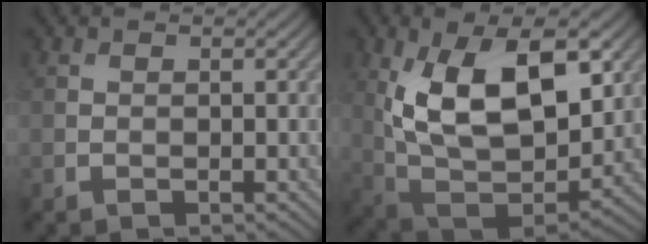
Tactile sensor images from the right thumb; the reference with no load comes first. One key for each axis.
{"total": 14.9, "fx": 4.1, "fy": 7.7, "fz": 12.1, "tx": -0.218, "ty": -0.009, "tz": 0.077}